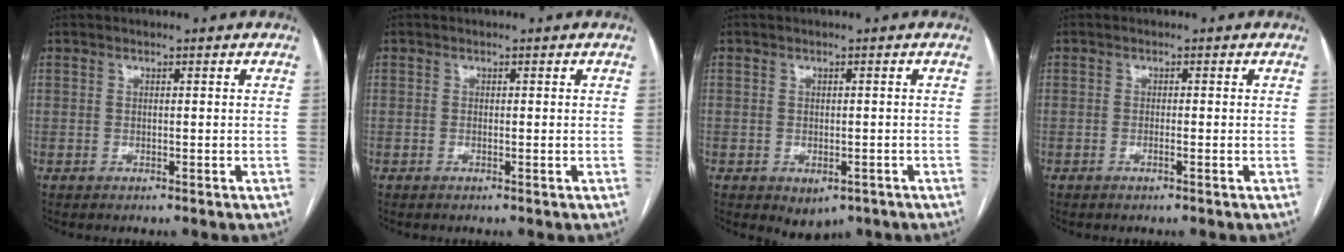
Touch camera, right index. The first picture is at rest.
{"total": 0.0}
{"total": 3.8, "force": [-2.2, 2.5, 1.9], "torque": [-0.015, -0.001, -0.019]}
{"total": 0.7, "force": [-0.4, -0.1, 0.6], "torque": [-0.012, 0.000, -0.006]}